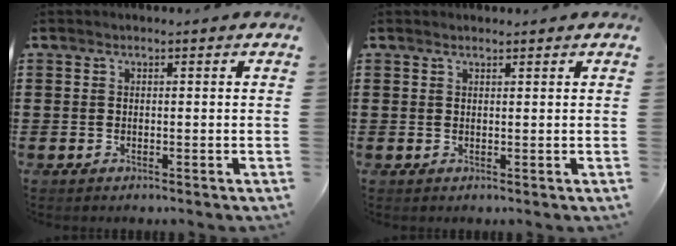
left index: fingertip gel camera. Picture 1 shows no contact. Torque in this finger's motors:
{"motor_torque": [0.59, -0.80, -0.01, 0.00]}